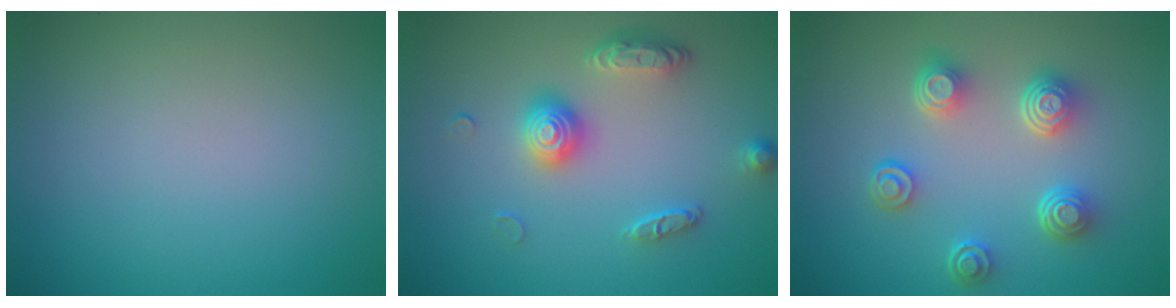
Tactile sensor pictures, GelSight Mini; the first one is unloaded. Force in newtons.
{"total": 3.3, "press": 2.9, "slide": 1.6}
{"total": 4.7, "press": 3.5, "slide": 3.1}